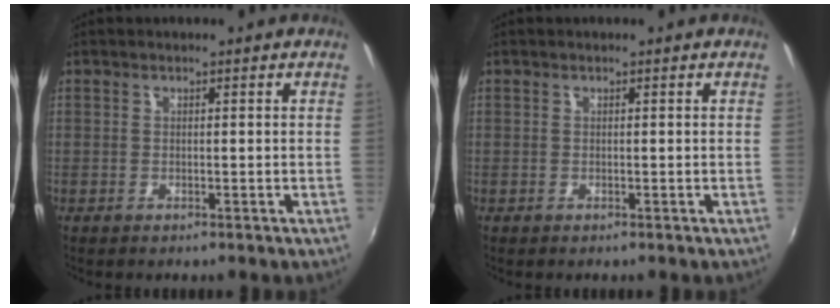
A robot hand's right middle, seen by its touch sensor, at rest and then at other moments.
{"total": 0.0}